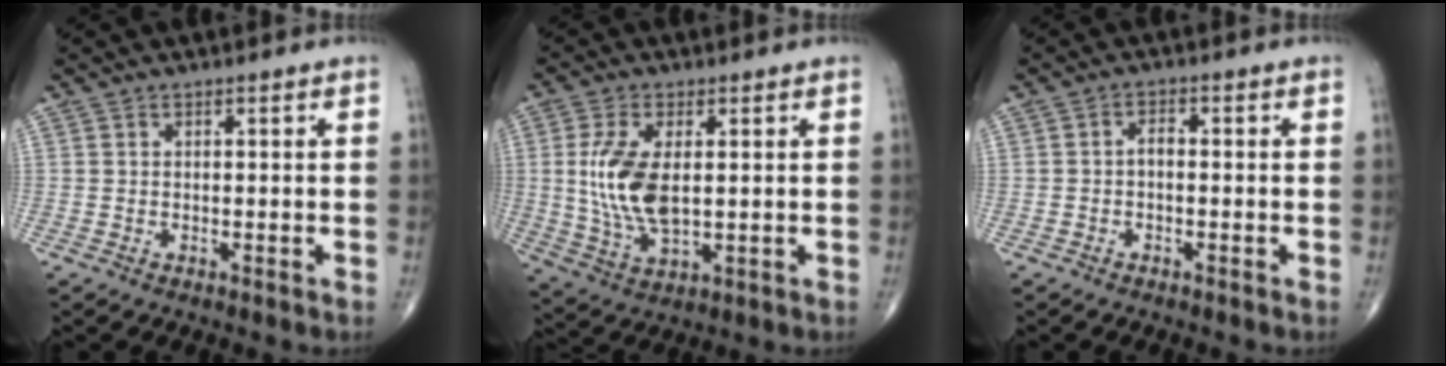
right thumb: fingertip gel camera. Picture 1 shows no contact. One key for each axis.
{"total": 11.0, "fx": 1.1, "fy": 5.3, "fz": 9.6, "tx": -0.201, "ty": -0.013, "tz": 0.028}
{"total": 1.8, "fx": -0.4, "fy": 1.0, "fz": 1.4, "tx": -0.018, "ty": 0.010, "tz": -0.012}